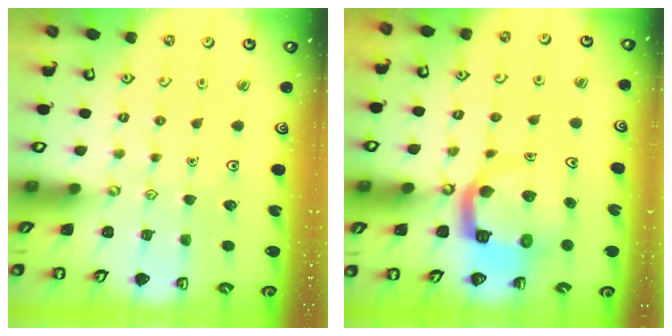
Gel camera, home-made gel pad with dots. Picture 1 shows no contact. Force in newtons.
{"total": 9.4, "press": 9.3, "slide": 1.3}